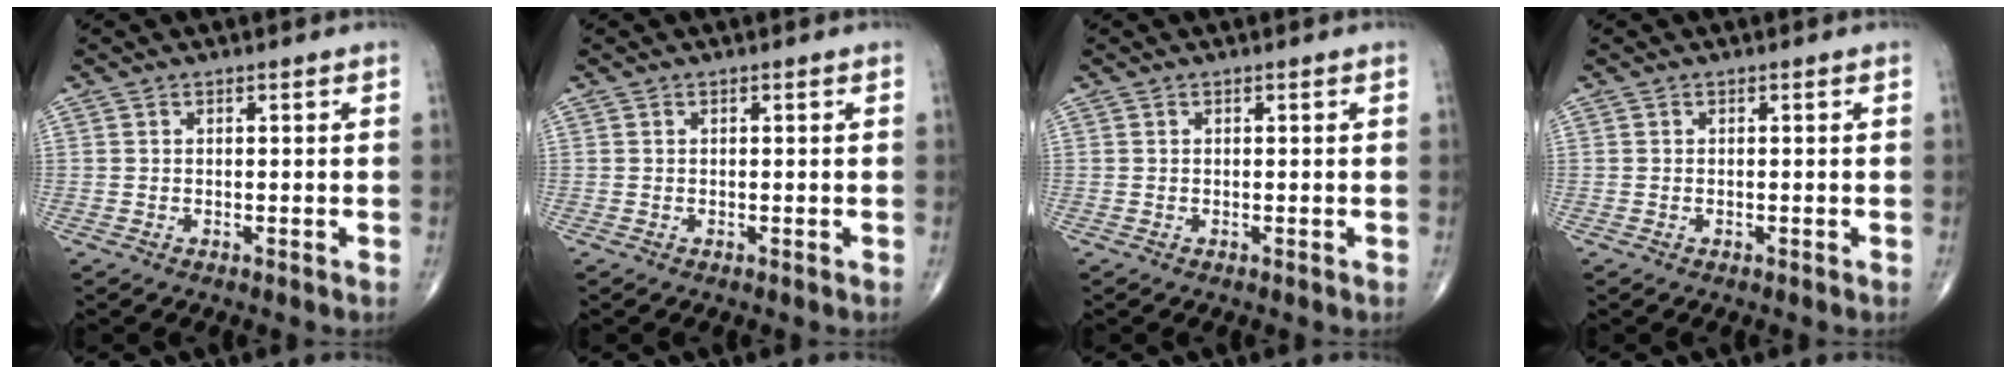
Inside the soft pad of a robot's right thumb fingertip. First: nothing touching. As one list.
[{"total": 0.0}, {"total": 0.0}, {"total": 0.0}]